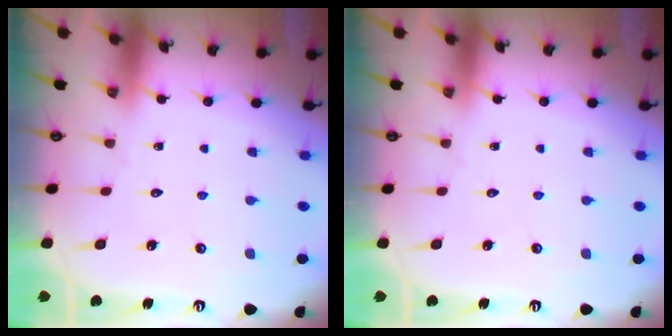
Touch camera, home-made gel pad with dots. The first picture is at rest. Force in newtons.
{"total": 0.0}